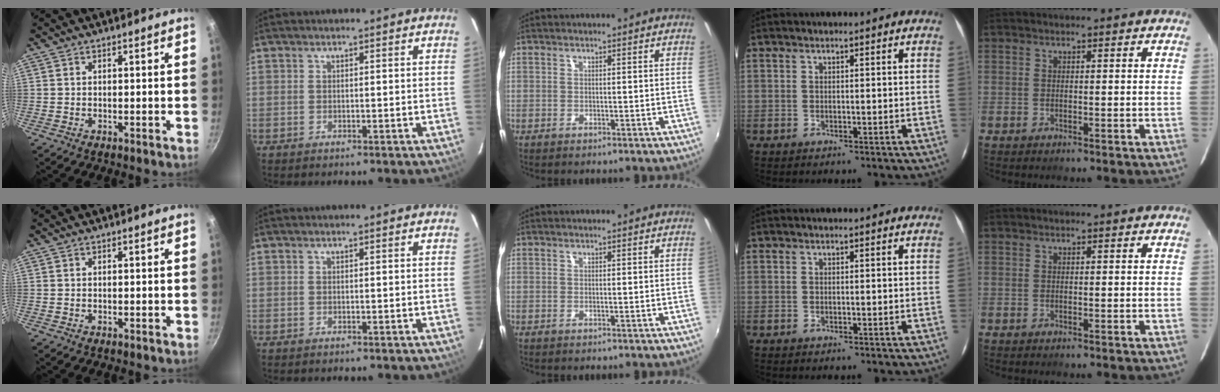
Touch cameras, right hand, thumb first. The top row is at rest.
{}